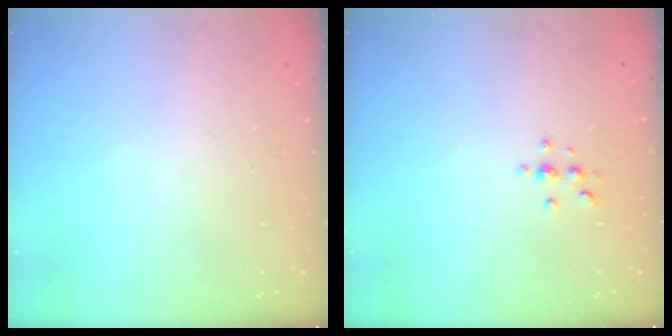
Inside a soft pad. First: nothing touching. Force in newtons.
{"total": 2.7, "press": 2.7, "slide": 0.3}